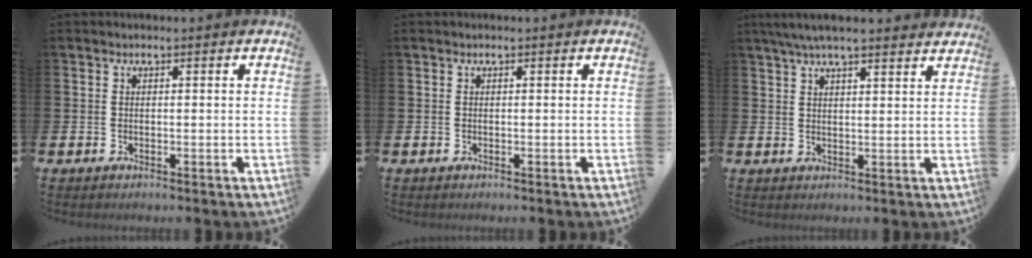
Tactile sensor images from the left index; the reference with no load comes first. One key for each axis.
{"total": 0.0}
{"total": 5.5, "fx": 4.9, "fy": 0.6, "fz": 2.3, "tx": -0.056, "ty": -0.008, "tz": 0.090}